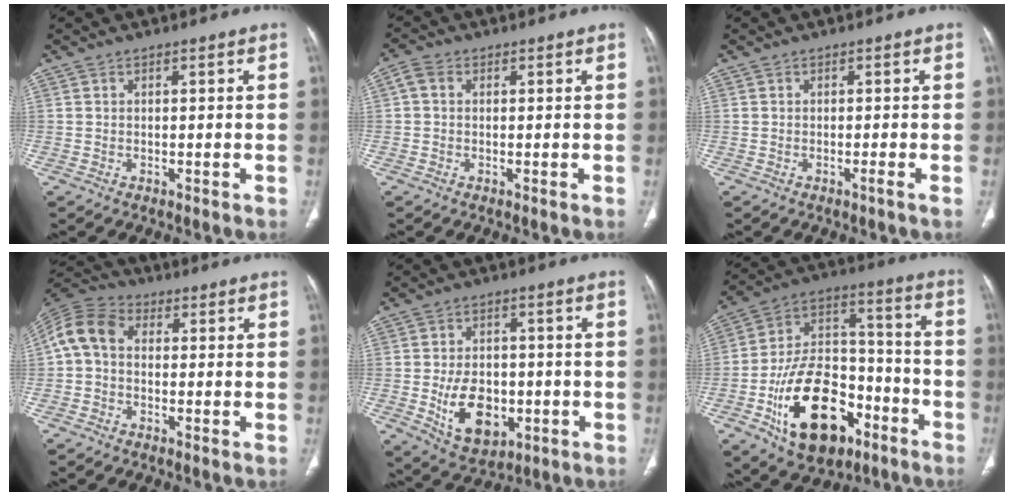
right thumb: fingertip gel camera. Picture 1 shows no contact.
{"total": 2.5, "force": [0.4, 1.9, 1.5], "torque": [-0.031, 0.007, 0.002]}
{"total": 0.8, "force": [-0.4, -0.2, 0.6], "torque": [-0.007, 0.000, -0.009]}
{"total": 8.5, "force": [0.3, 6.1, 5.8], "torque": [-0.108, 0.024, -0.012]}
{"total": 11.3, "force": [-2.5, 7.6, 8.0], "torque": [-0.104, 0.002, -0.026]}
{"total": 23.2, "force": [-10.5, 13.7, 15.5], "torque": [-0.226, 0.079, -0.162]}